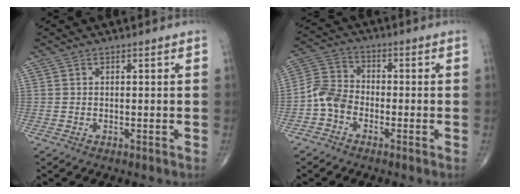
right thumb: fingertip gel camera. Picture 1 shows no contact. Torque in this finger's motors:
{"motor_torque": [-0.25, 0.44, 0.01, -0.10, 0.05]}